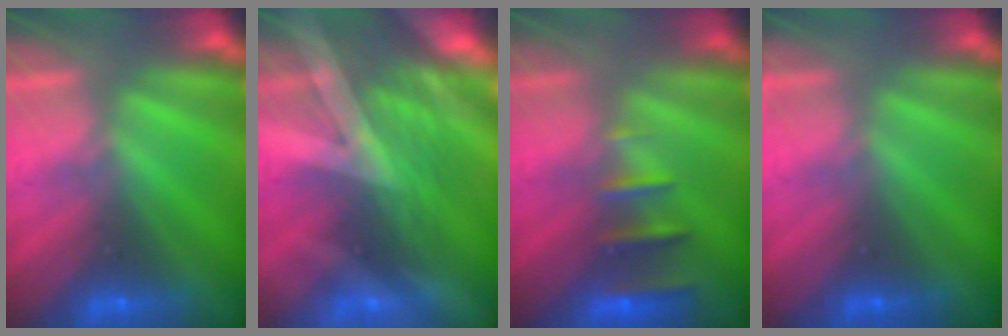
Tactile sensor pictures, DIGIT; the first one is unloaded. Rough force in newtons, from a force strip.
{"total": 2.9}
{"total": 2.4}
{"total": 2.4}